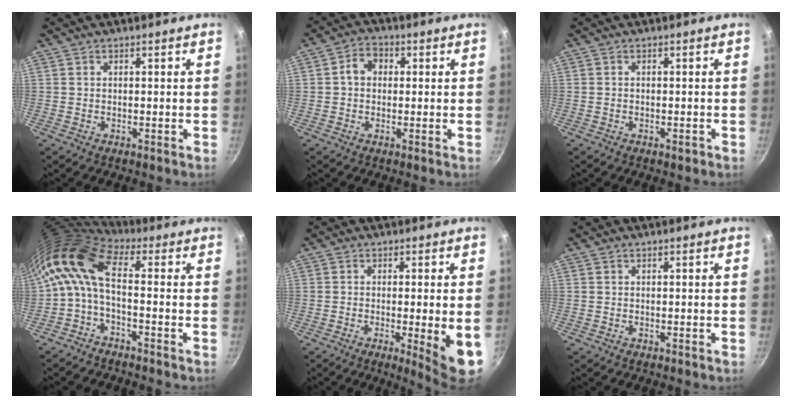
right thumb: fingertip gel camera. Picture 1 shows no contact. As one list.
[{"total": 4.5, "force": [0.5, 3.7, 2.5], "torque": [-0.021, 0.012, 0.000]}, {"total": 1.0, "force": [-0.6, 0.5, 0.6], "torque": [-0.010, 0.005, -0.008]}, {"total": 8.8, "force": [0.2, 3.7, 8.0], "torque": [-0.170, 0.019, -0.011]}, {"total": 8.2, "force": [-1.8, 0.9, 8.0], "torque": [-0.105, -0.009, -0.019]}, {"total": 0.0}]